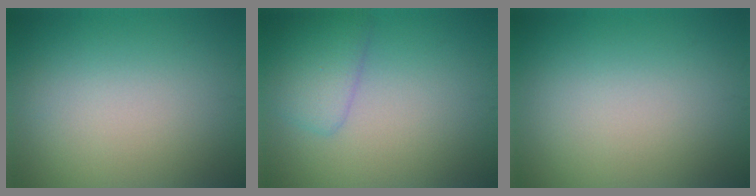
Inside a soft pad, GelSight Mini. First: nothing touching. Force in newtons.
{"total": 2.9, "press": 2.9, "slide": 0.1}
{"total": 0.0}